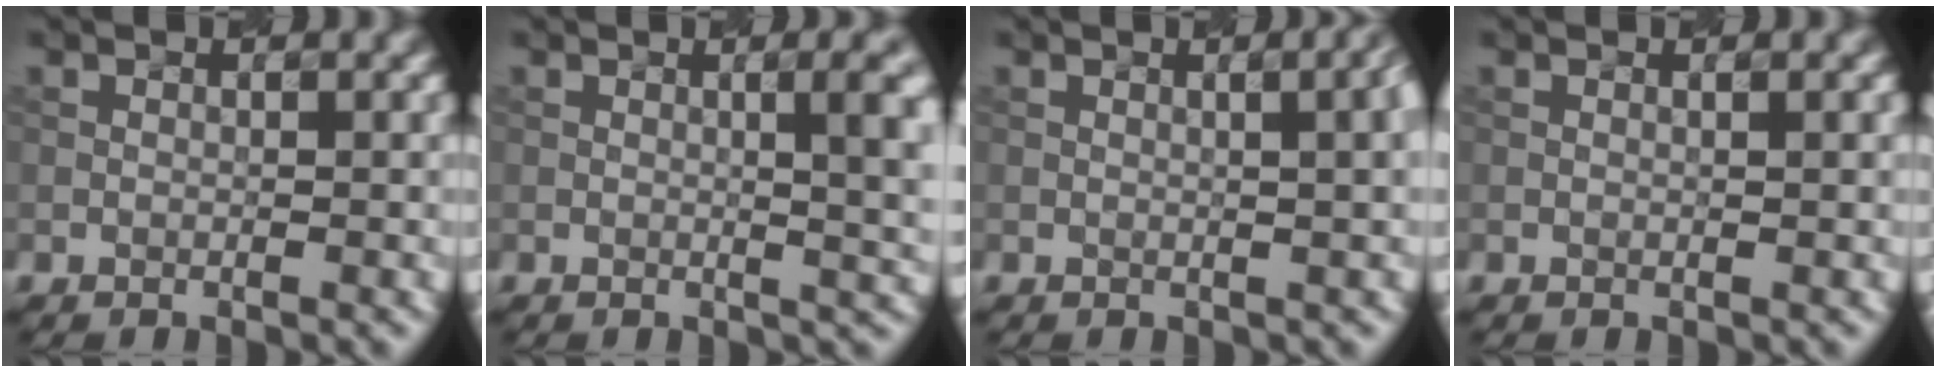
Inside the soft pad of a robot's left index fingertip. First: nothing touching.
{"total": 4.8, "force": [0.6, 1.5, 4.5], "torque": [-0.038, 0.011, 0.013]}
{"total": 5.8, "force": [1.4, 2.6, 4.9], "torque": [-0.016, 0.039, -0.005]}
{"total": 0.9, "force": [0.2, 0.4, 0.8], "torque": [-0.010, 0.003, -0.001]}